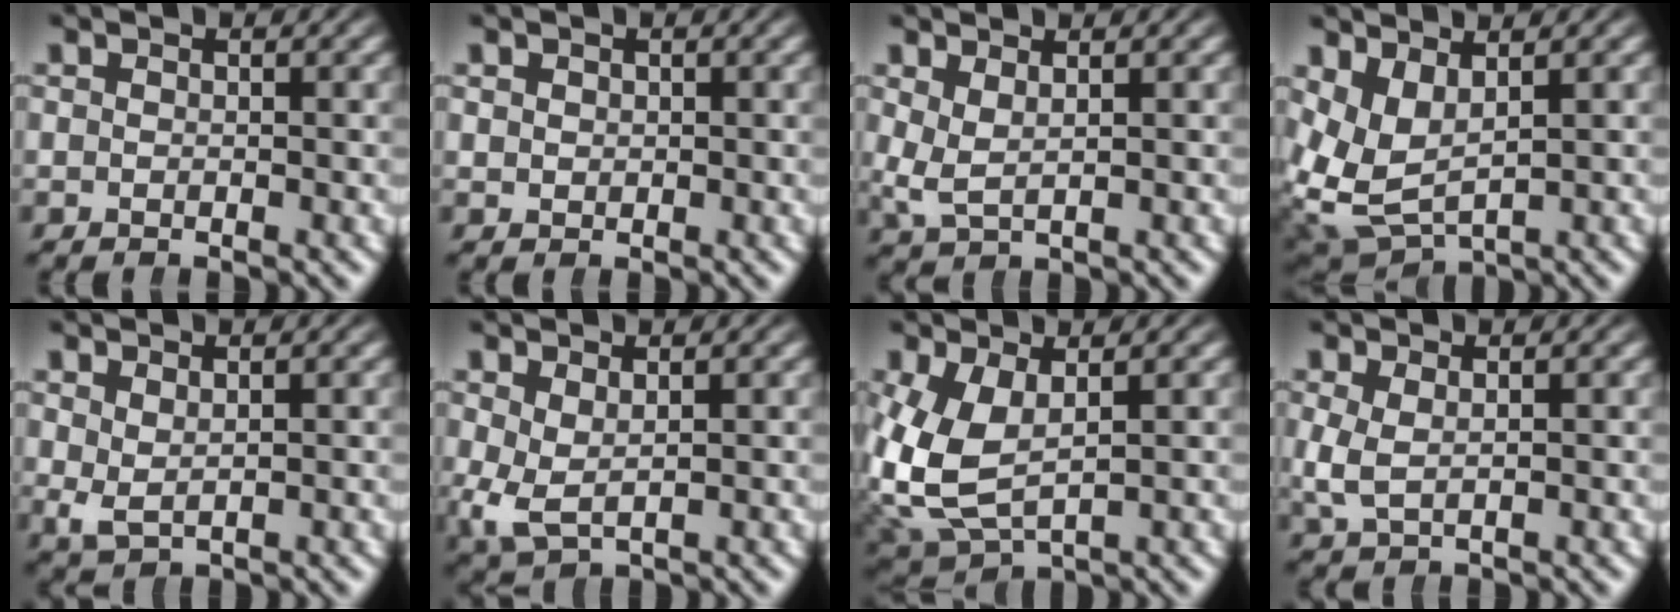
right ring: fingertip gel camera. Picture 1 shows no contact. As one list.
[{"total": 0.6, "force": [0.5, 0.4, 0.0], "torque": [-0.003, -0.007, 0.017]}, {"total": 2.2, "force": [0.7, 1.5, 1.4], "torque": [-0.052, -0.021, 0.026]}, {"total": 8.0, "force": [0.3, 6.7, 4.3], "torque": [-0.135, -0.042, 0.020]}, {"total": 1.1, "force": [0.6, 0.3, 0.8], "torque": [-0.022, -0.016, 0.027]}, {"total": 2.6, "force": [0.0, 1.8, 1.9], "torque": [-0.058, -0.029, 0.020]}, {"total": 7.6, "force": [0.0, 6.0, 4.7], "torque": [-0.145, -0.034, 0.020]}, {"total": 2.0, "force": [0.2, 1.2, 1.5], "torque": [-0.053, -0.021, 0.020]}]